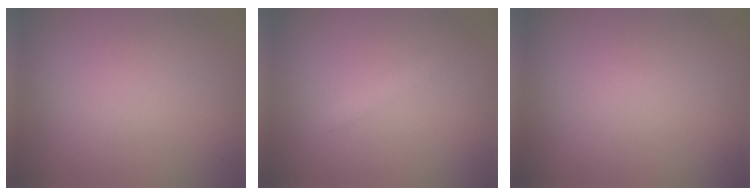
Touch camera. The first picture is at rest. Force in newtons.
{"total": 1.2, "press": 1.2, "slide": 0.0}
{"total": 0.0}